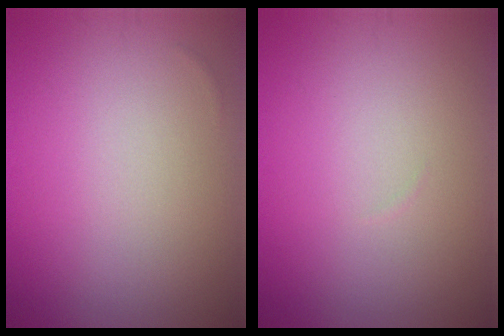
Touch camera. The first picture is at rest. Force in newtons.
{"total": 0.0}